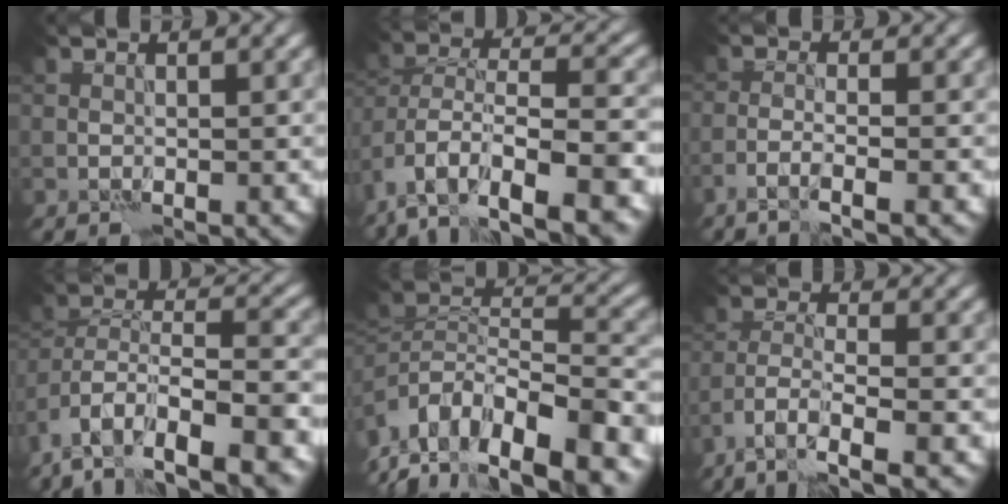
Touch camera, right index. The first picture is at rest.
{"total": 11.8, "force": [-7.4, 5.4, 7.5], "torque": [-0.127, 0.019, -0.107]}
{"total": 2.3, "force": [-1.6, 0.1, 1.7], "torque": [-0.025, 0.002, -0.041]}
{"total": 14.0, "force": [-10.1, 5.9, 7.8], "torque": [-0.120, 0.011, -0.143]}
{"total": 13.2, "force": [-9.1, 5.5, 7.9], "torque": [-0.132, 0.031, -0.135]}
{"total": 5.0, "force": [-3.7, 0.9, 3.2], "torque": [-0.059, -0.004, -0.073]}